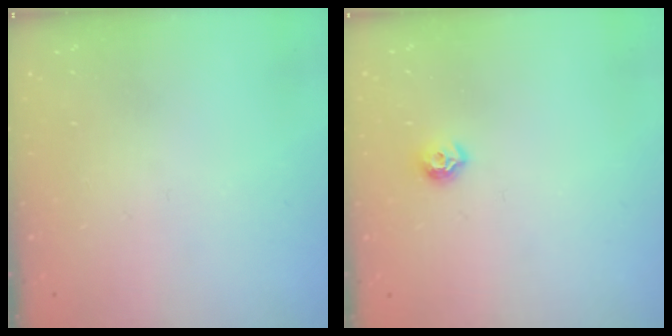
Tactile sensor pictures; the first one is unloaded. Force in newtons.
{"total": 6.8, "press": 6.7, "slide": 1.0}